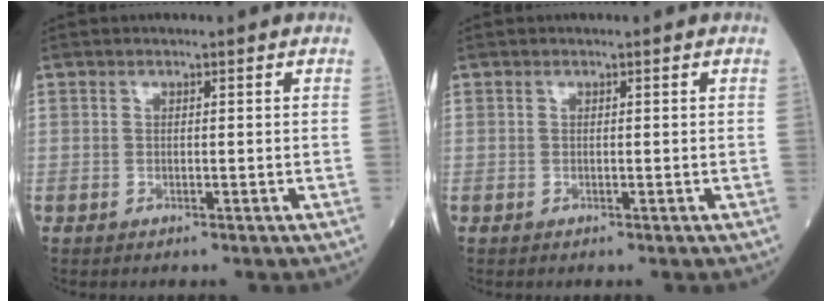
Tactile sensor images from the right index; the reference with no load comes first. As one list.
[{"total": 0.0}]